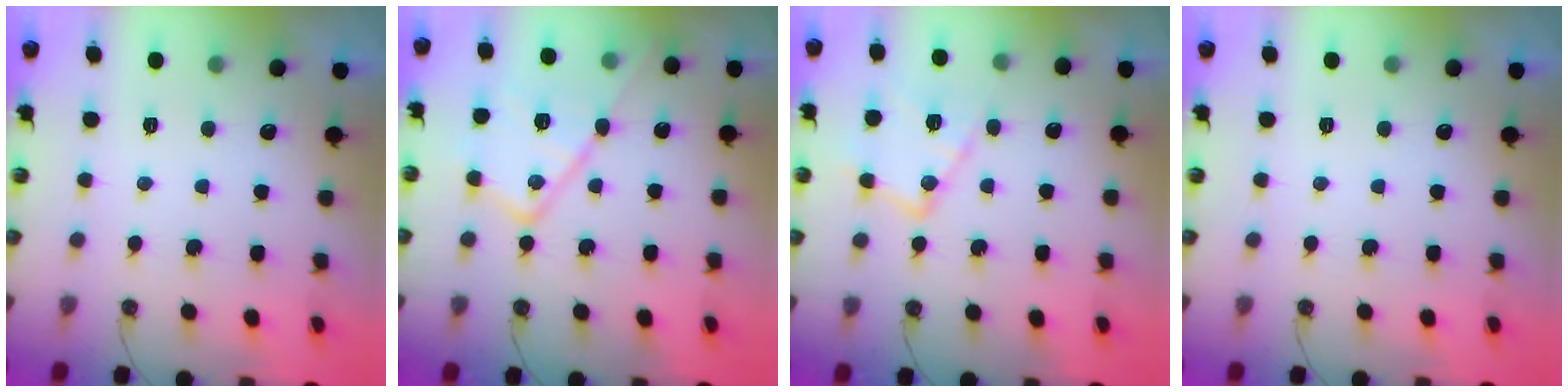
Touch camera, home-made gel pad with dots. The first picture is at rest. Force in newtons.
{"total": 16.7, "press": 16.7, "slide": 1.3}
{"total": 14.2, "press": 14.2, "slide": 0.8}
{"total": 0.0}